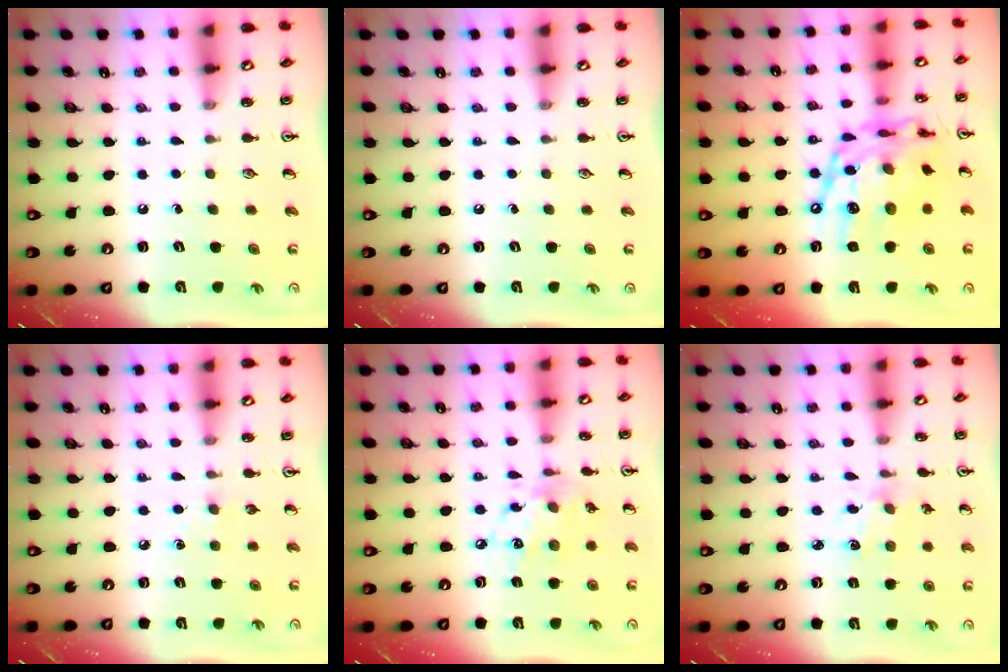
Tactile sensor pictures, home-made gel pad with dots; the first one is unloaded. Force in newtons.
{"total": 0.0}
{"total": 20.0, "press": 19.9, "slide": 1.6}
{"total": 4.5, "press": 4.4, "slide": 0.7}
{"total": 11.2, "press": 11.1, "slide": 0.7}
{"total": 2.5, "press": 2.5, "slide": 0.4}